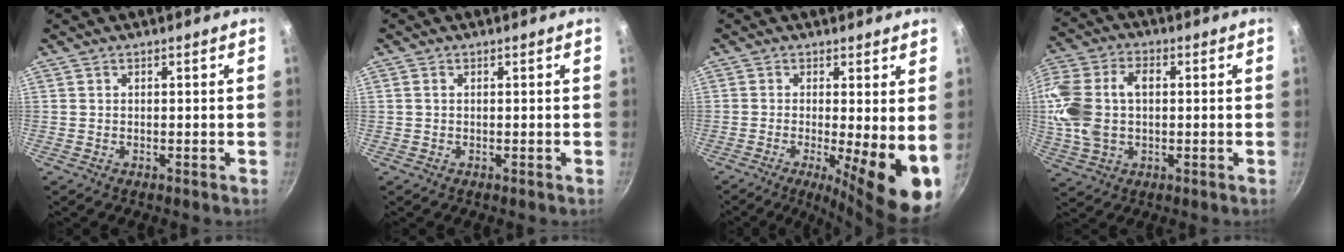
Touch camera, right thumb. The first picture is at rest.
{"total": 0.7, "force": [0.1, 0.5, 0.5], "torque": [-0.007, 0.003, 0.000]}
{"total": 12.1, "force": [-2.0, 2.8, 11.6], "torque": [-0.152, -0.016, -0.027]}
{"total": 15.3, "force": [0.9, 10.4, 11.2], "torque": [-0.228, 0.026, 0.012]}